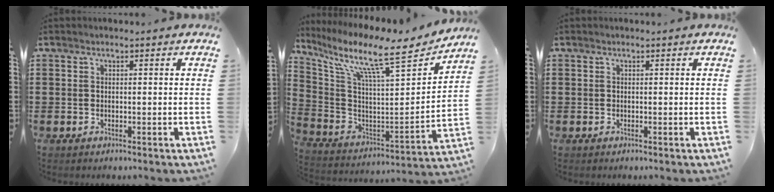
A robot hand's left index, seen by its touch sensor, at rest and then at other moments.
{"total": 11.8, "force": [9.0, 1.5, 7.5], "torque": [-0.163, -0.071, 0.142]}
{"total": 0.0}